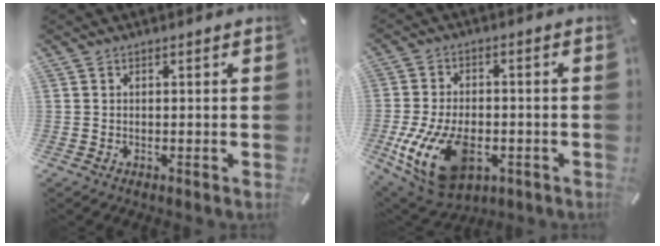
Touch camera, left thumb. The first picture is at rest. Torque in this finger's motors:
{"motor_torque": [1.30, 3.71, 1.47, 0.71, 0.27]}